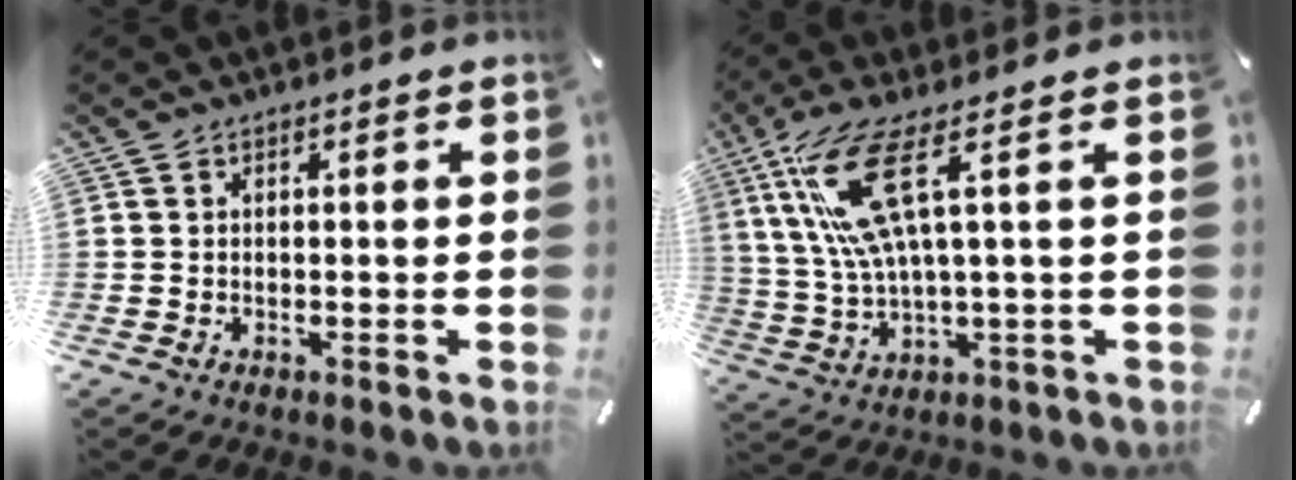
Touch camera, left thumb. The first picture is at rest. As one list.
[{"total": 13.5, "force": [4.3, 3.4, 12.4], "torque": [-0.278, -0.015, 0.069]}]